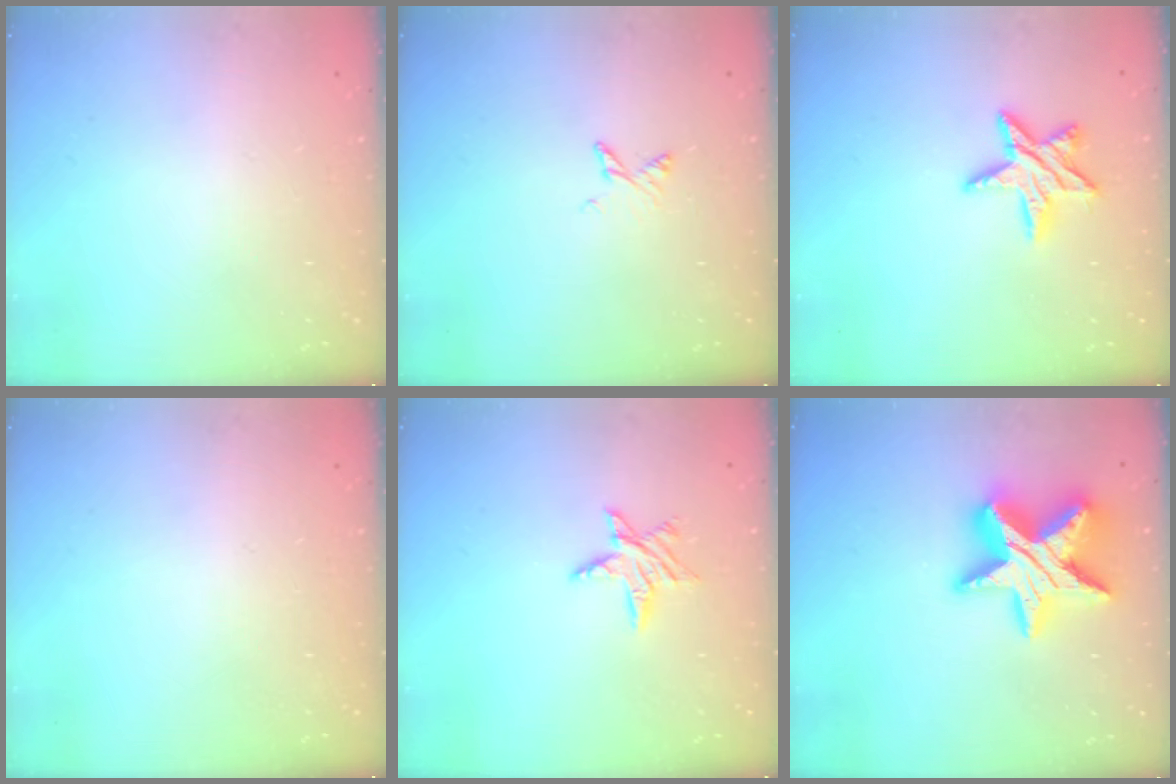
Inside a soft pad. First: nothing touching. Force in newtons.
{"total": 4.7, "press": 4.6, "slide": 0.6}
{"total": 10.2, "press": 10.2, "slide": 0.9}
{"total": 0.0}
{"total": 6.3, "press": 6.3, "slide": 0.3}
{"total": 20.9, "press": 20.9, "slide": 1.3}